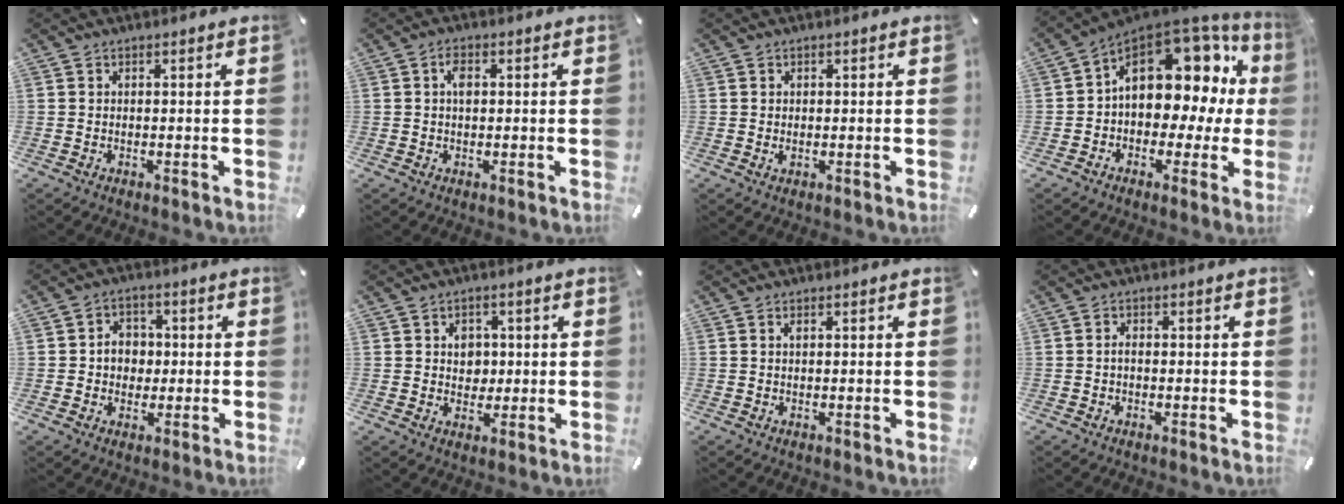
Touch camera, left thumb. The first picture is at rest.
{"total": 2.7, "force": [0.5, 1.5, 2.2], "torque": [-0.046, 0.008, 0.008]}
{"total": 0.7, "force": [0.0, 0.6, 0.4], "torque": [-0.008, 0.003, -0.001]}
{"total": 15.6, "force": [5.2, 10.7, 10.2], "torque": [-0.127, -0.045, 0.086]}
{"total": 5.8, "force": [-0.3, 5.2, 2.6], "torque": [-0.041, 0.009, -0.007]}
{"total": 4.7, "force": [0.6, 4.3, 1.9], "torque": [-0.022, -0.002, 0.005]}
{"total": 0.7, "force": [0.2, 0.2, 0.7], "torque": [-0.013, 0.001, 0.004]}
{"total": 1.4, "force": [-0.3, 0.8, 1.1], "torque": [-0.023, 0.004, -0.008]}